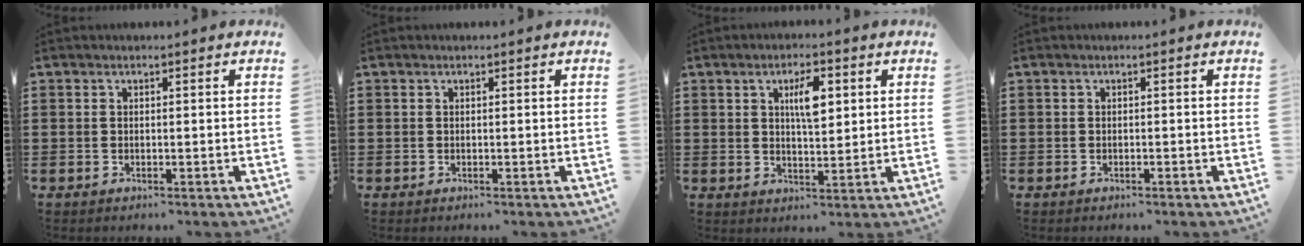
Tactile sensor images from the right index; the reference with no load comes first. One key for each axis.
{"total": 0.0}
{"total": 5.3, "fx": 1.7, "fy": 1.9, "fz": 4.6, "tx": -0.080, "ty": 0.003, "tz": 0.023}
{"total": 0.0}